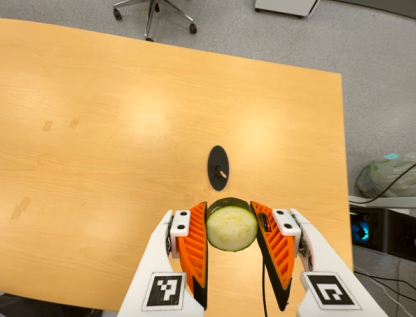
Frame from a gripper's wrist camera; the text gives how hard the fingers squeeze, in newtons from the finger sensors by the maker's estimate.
{"total": 11.7, "left": 10.9, "right": 12.5}